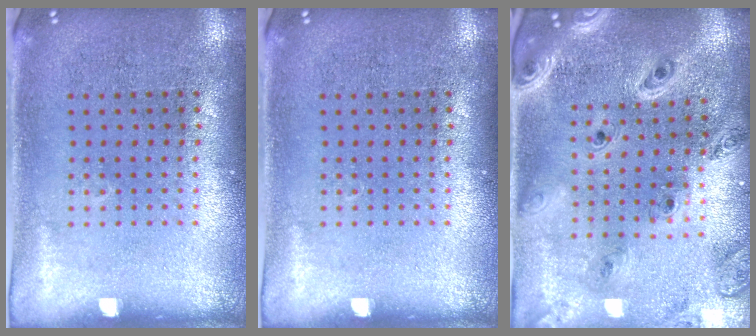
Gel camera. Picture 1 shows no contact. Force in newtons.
{"total": 0.0}
{"total": 2.0, "press": 1.9, "slide": 0.6}